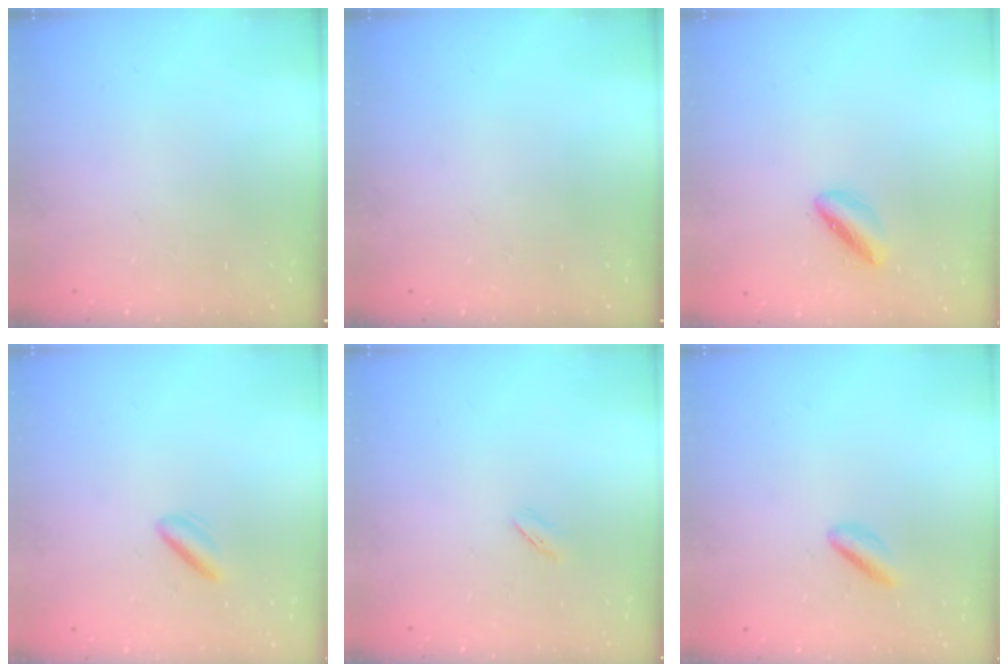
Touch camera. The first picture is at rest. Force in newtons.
{"total": 0.0}
{"total": 3.4, "press": 3.2, "slide": 1.0}
{"total": 1.4, "press": 1.2, "slide": 0.6}
{"total": 1.9, "press": 1.8, "slide": 0.6}
{"total": 1.8, "press": 1.5, "slide": 0.9}